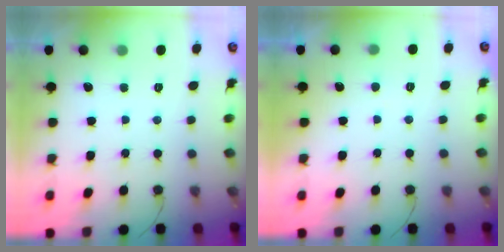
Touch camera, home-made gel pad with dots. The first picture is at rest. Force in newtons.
{"total": 2.7, "press": 2.7, "slide": 0.2}